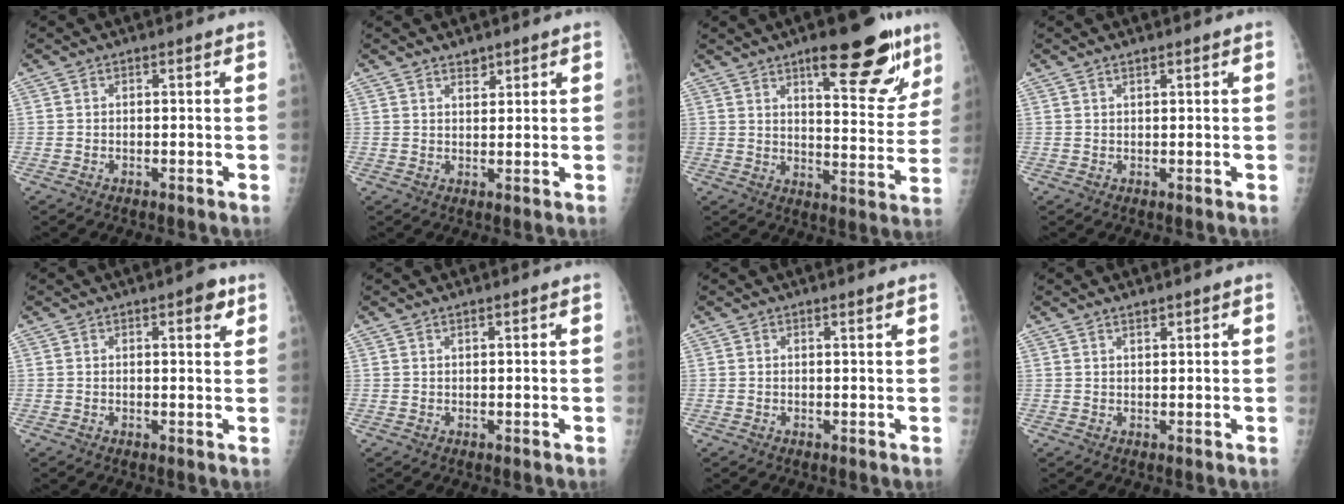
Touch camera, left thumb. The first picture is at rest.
{"total": 2.4, "force": [2.0, 1.0, 0.8], "torque": [-0.003, -0.015, 0.032]}
{"total": 17.1, "force": [10.4, 5.3, 12.5], "torque": [-0.122, -0.059, 0.147]}
{"total": 1.1, "force": [0.9, 0.1, 0.6], "torque": [-0.009, -0.005, 0.017]}
{"total": 3.5, "force": [1.9, 1.1, 2.7], "torque": [-0.027, -0.007, 0.021]}
{"total": 0.8, "force": [0.7, 0.1, 0.4], "torque": [-0.007, -0.003, 0.014]}
{"total": 1.1, "force": [0.9, -0.2, 0.7], "torque": [-0.016, -0.006, 0.016]}
{"total": 1.5, "force": [1.3, 0.3, 0.7], "torque": [-0.008, -0.009, 0.024]}